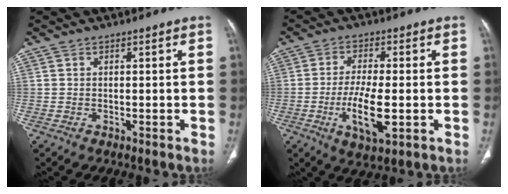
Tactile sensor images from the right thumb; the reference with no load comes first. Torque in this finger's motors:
{"motor_torque": [0.04, 0.66, 0.17, 0.13, 0.04]}